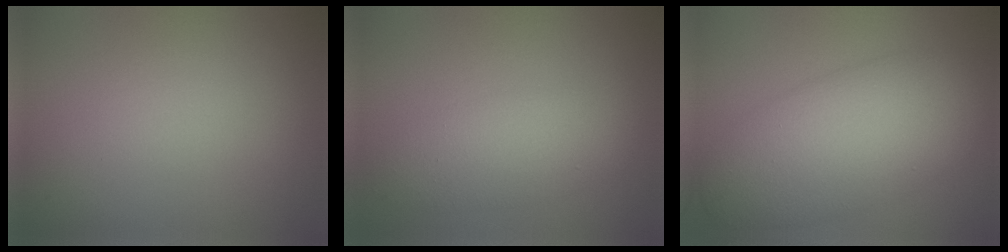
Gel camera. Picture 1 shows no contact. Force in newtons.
{"total": 3.7, "press": 3.7, "slide": 0.1}
{"total": 8.3, "press": 8.3, "slide": 0.2}